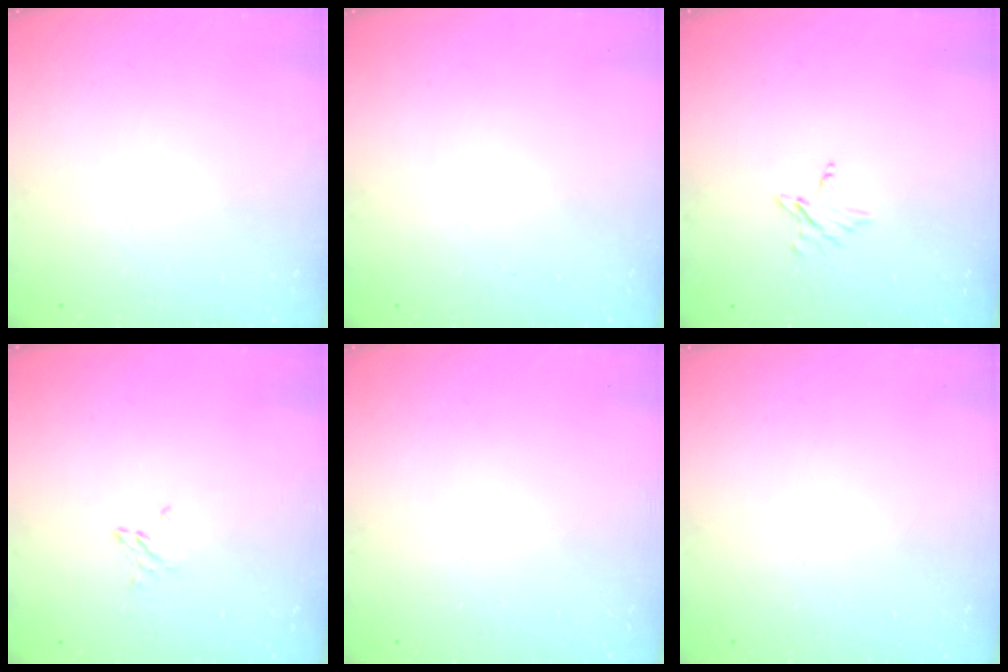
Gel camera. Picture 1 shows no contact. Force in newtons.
{"total": 0.0}
{"total": 3.7, "press": 3.6, "slide": 0.4}
{"total": 2.7, "press": 2.7, "slide": 0.3}
{"total": 0.0}
{"total": 0.0}